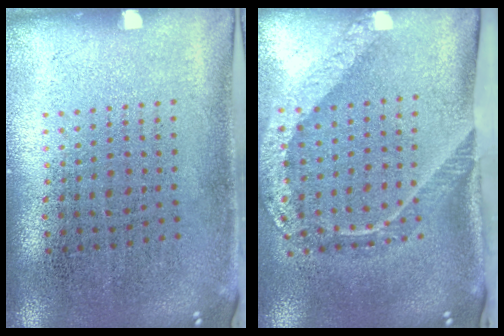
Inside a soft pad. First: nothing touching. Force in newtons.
{"total": 2.3, "press": 1.5, "slide": 1.7}